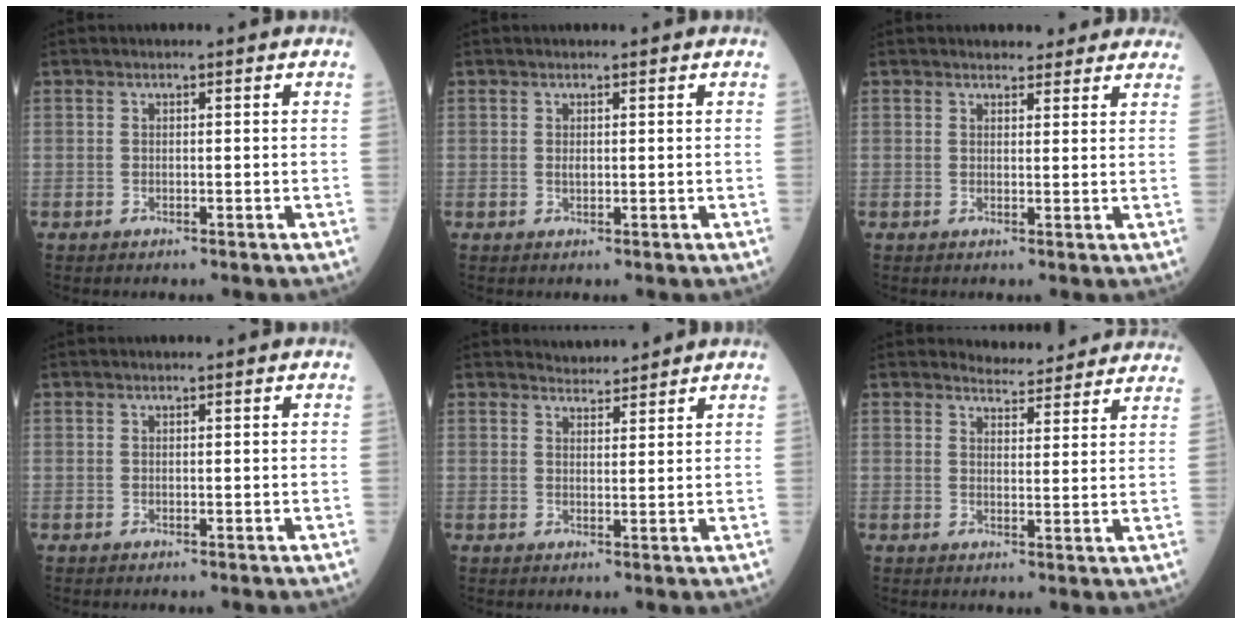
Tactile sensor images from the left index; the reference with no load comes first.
{"total": 0.7, "force": [0.1, 0.4, 0.5], "torque": [-0.009, 0.000, 0.002]}
{"total": 5.4, "force": [4.9, 1.9, 1.3], "torque": [-0.003, 0.012, 0.050]}
{"total": 0.0}
{"total": 2.8, "force": [2.8, 0.3, -0.2], "torque": [-0.005, 0.009, 0.048]}
{"total": 7.6, "force": [7.5, 1.4, 0.3], "torque": [0.005, 0.002, 0.079]}